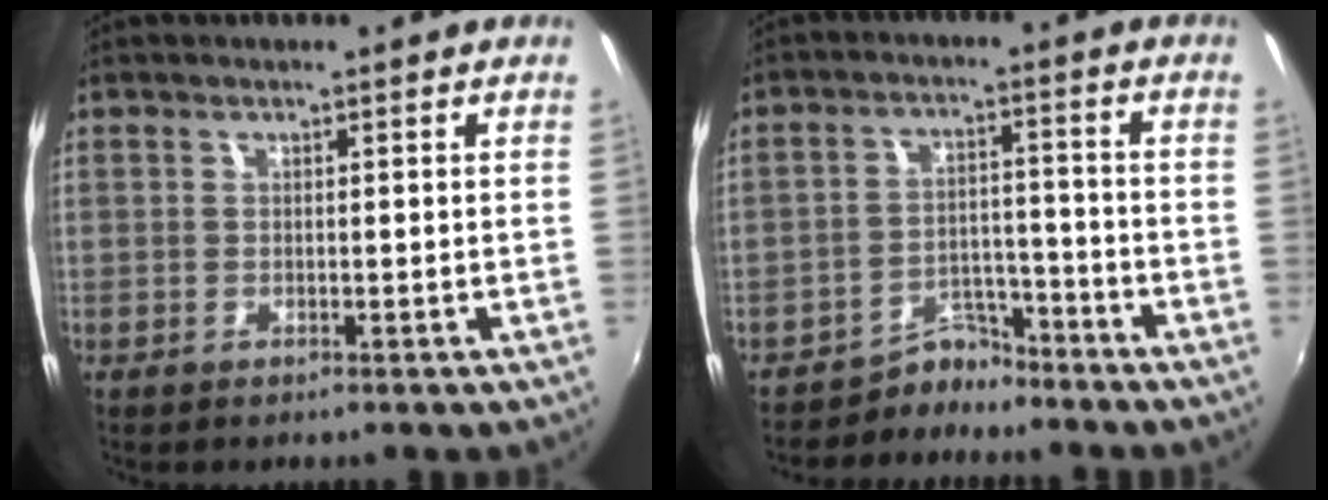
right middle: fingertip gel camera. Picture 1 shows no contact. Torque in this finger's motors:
{"motor_torque": [-0.39, -0.40, -0.06, -0.02]}